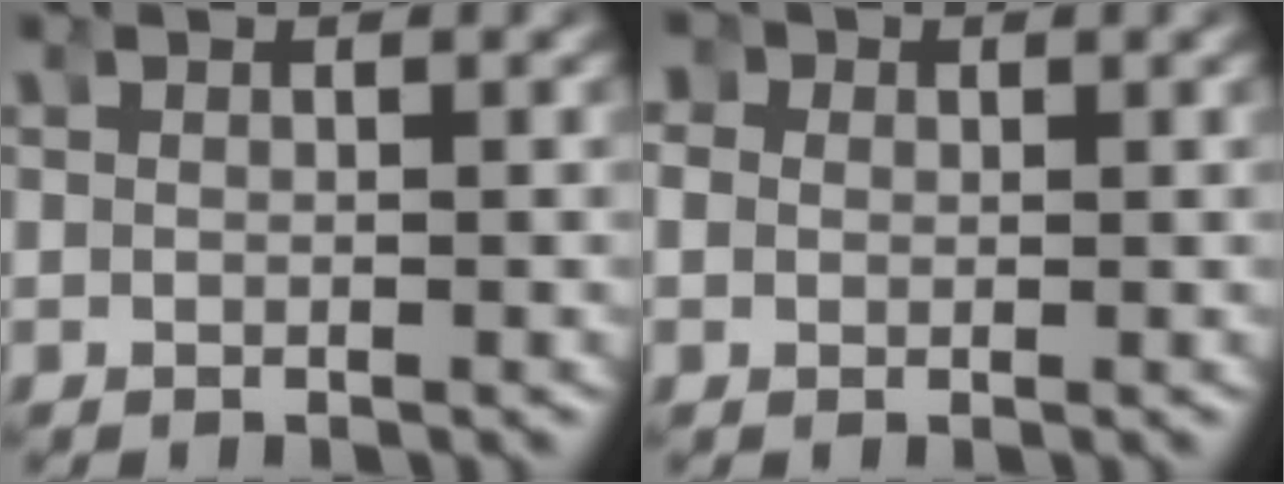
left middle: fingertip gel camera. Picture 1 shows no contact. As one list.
[{"total": 3.2, "force": [0.5, 3.0, 1.1], "torque": [-0.040, -0.003, 0.004]}]